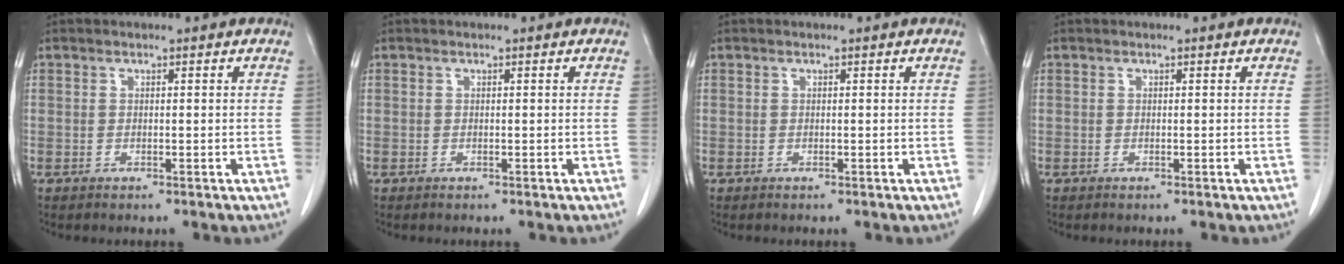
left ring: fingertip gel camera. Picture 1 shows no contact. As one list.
[{"total": 0.0}, {"total": 0.0}, {"total": 0.0}]